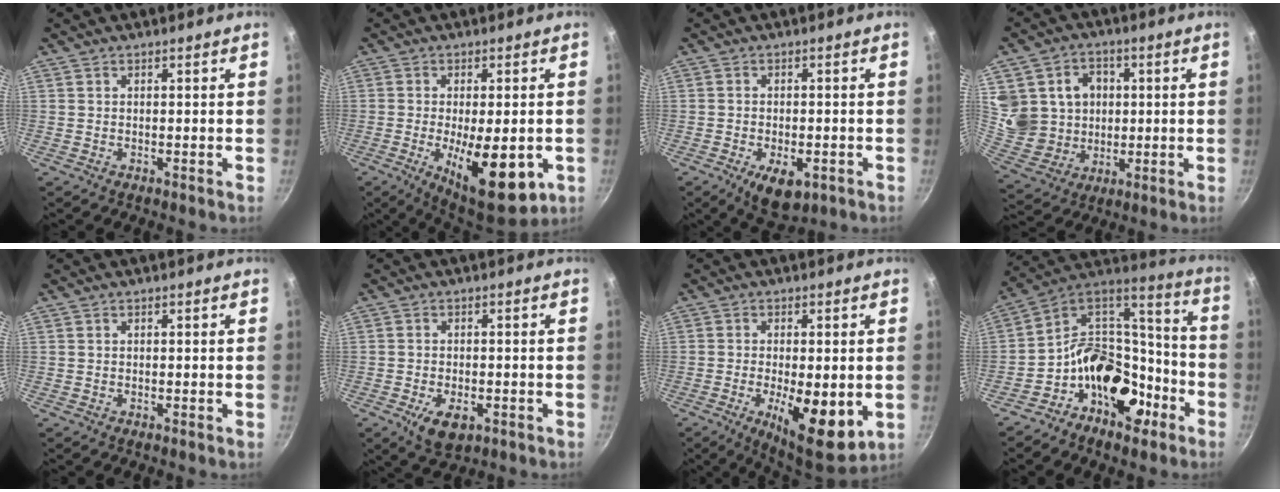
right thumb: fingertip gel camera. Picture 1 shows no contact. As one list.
[{"total": 15.3, "force": [-4.0, 5.9, 13.6], "torque": [-0.181, -0.006, -0.046]}, {"total": 7.8, "force": [-3.1, 4.1, 5.8], "torque": [-0.073, 0.009, -0.035]}, {"total": 14.5, "force": [2.2, 13.0, 6.0], "torque": [-0.091, -0.009, 0.053]}, {"total": 0.0}, {"total": 6.5, "force": [-2.5, 3.6, 4.8], "torque": [-0.072, 0.004, -0.034]}, {"total": 12.6, "force": [-2.9, 4.6, 11.4], "torque": [-0.169, -0.004, -0.033]}, {"total": 19.1, "force": [-8.8, 12.8, 11.1], "torque": [-0.127, 0.100, -0.155]}]